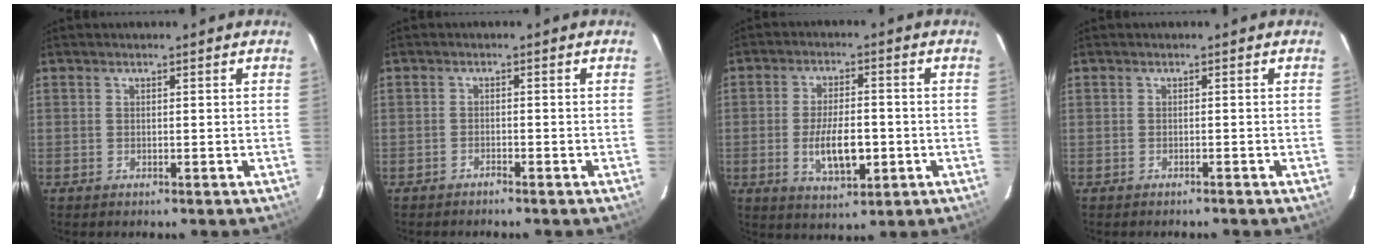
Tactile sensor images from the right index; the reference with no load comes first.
{"total": 1.2, "force": [-1.2, 0.0, 0.0], "torque": [-0.008, 0.000, -0.022]}
{"total": 8.9, "force": [-2.1, 3.8, 7.8], "torque": [-0.153, -0.006, -0.029]}
{"total": 0.9, "force": [-0.9, 0.0, 0.1], "torque": [-0.006, 0.000, -0.014]}